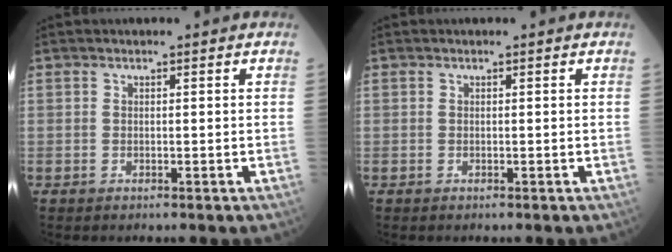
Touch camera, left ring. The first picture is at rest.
{"total": 0.0}